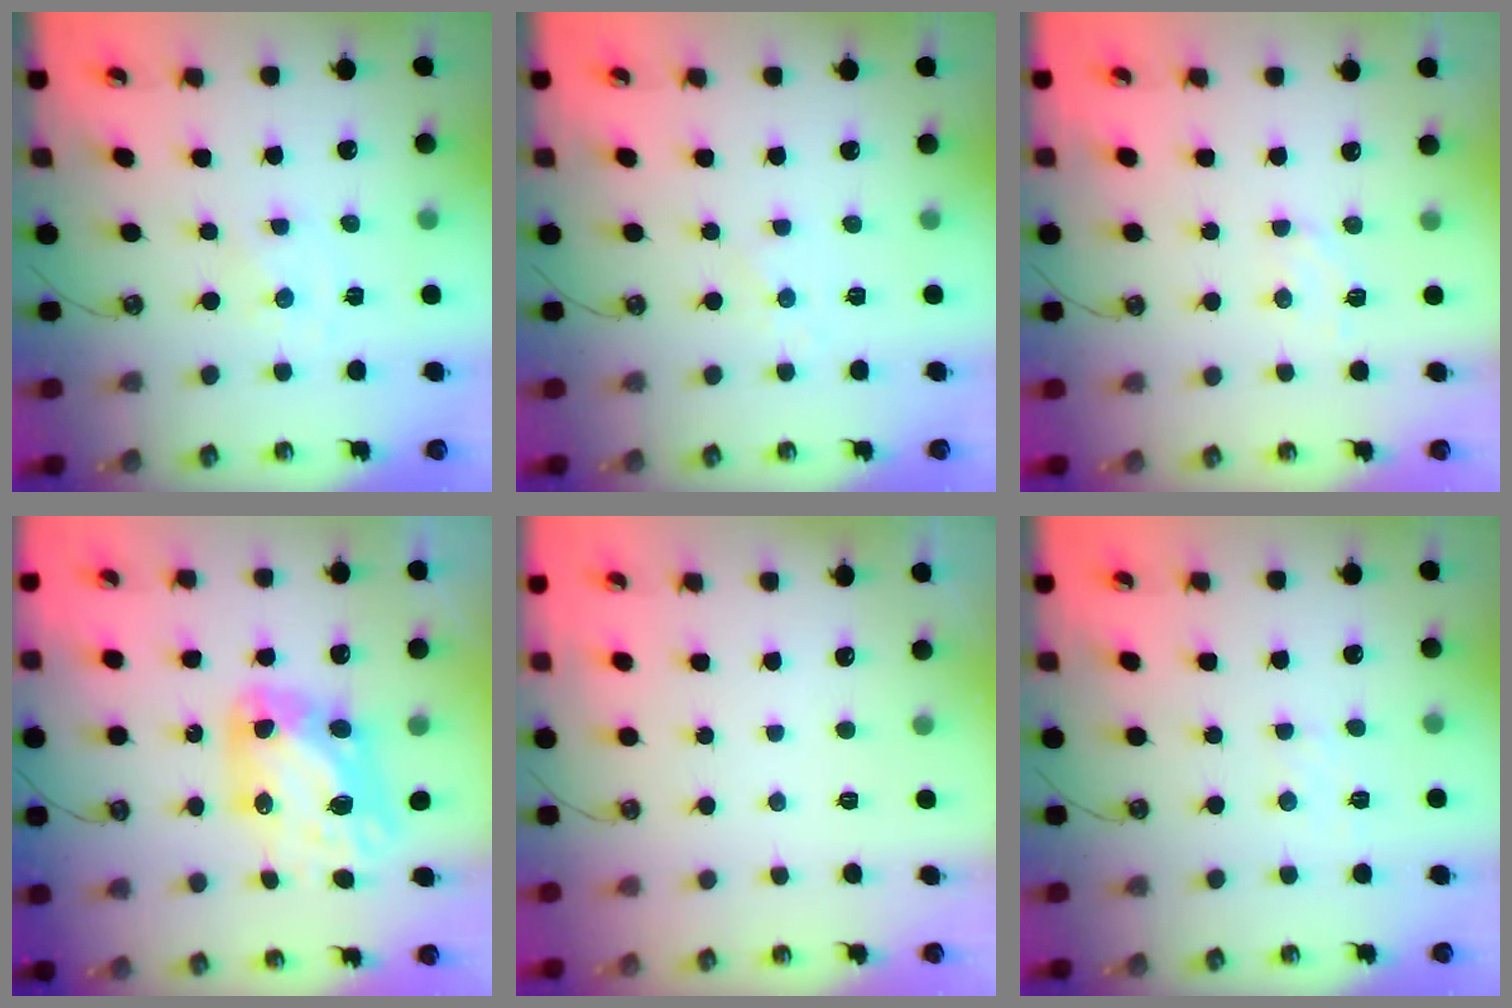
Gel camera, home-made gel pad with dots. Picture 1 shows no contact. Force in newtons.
{"total": 3.1, "press": 3.1, "slide": 0.3}
{"total": 6.4, "press": 6.3, "slide": 0.6}
{"total": 10.6, "press": 10.5, "slide": 1.1}
{"total": 0.0}
{"total": 3.1, "press": 3.1, "slide": 0.5}